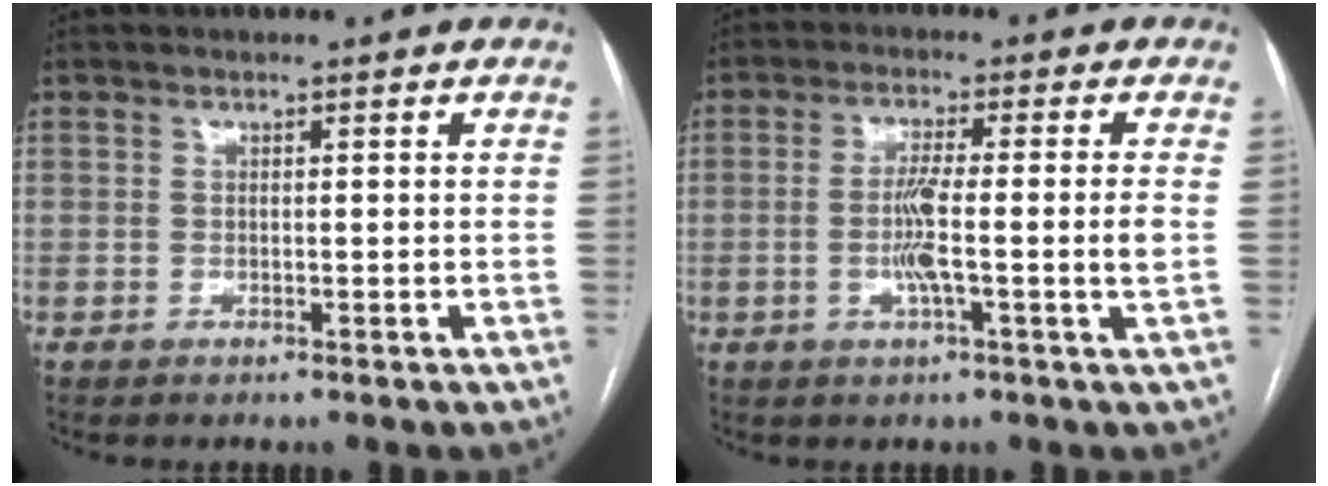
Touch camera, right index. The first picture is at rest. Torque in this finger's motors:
{"motor_torque": [1.47, -0.15, 0.65, 0.16]}